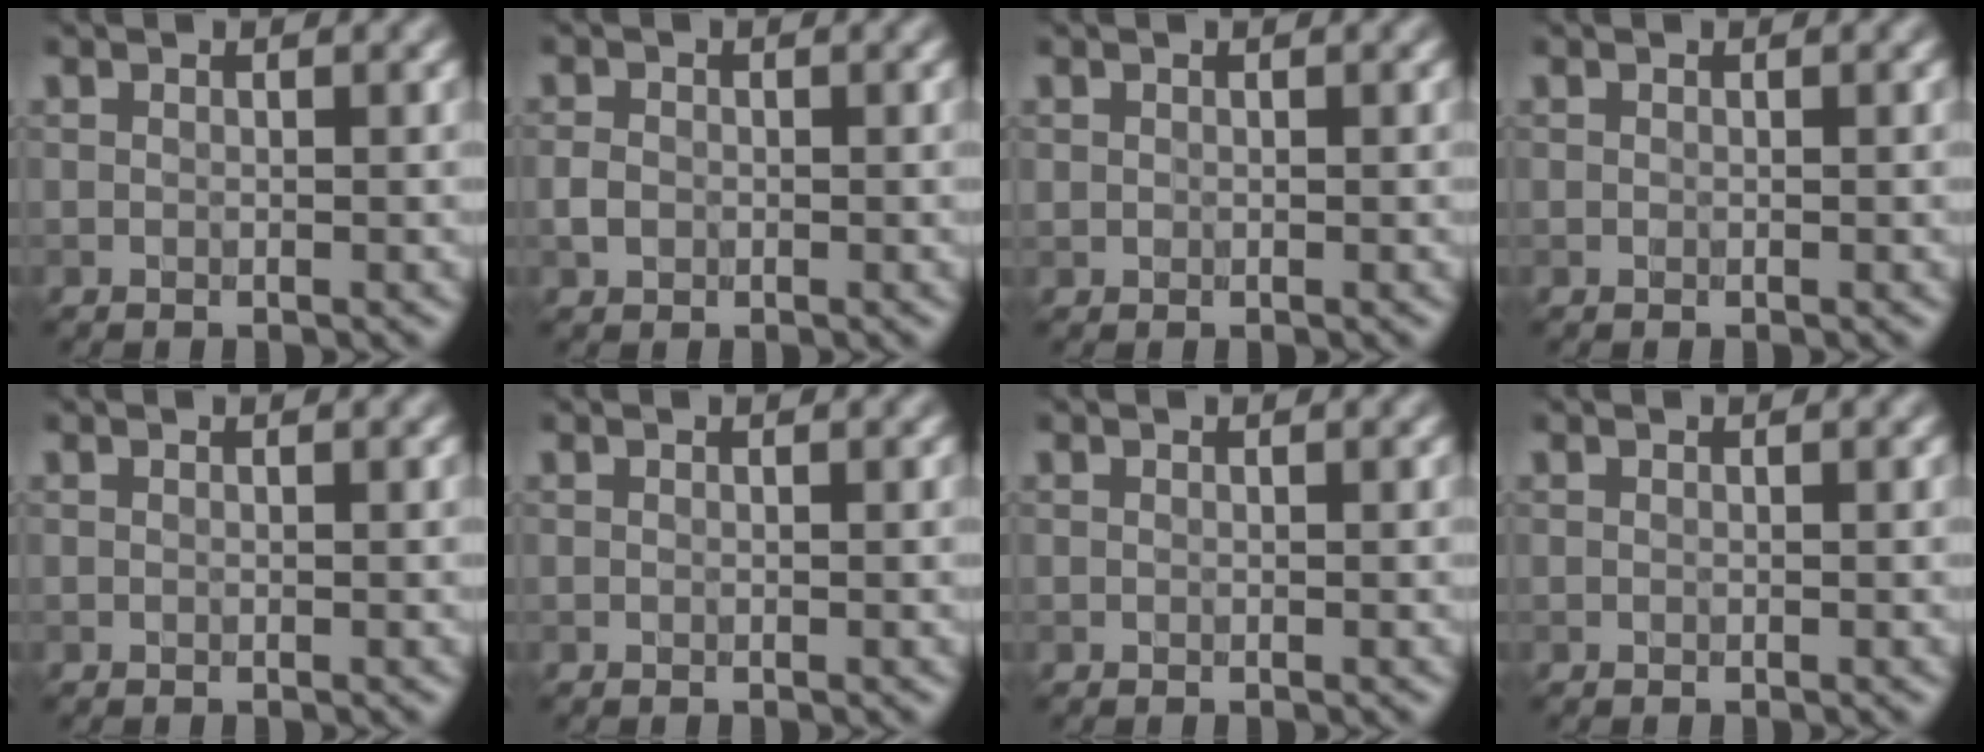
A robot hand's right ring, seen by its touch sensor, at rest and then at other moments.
{"total": 1.4, "force": [-0.3, 1.2, 0.7], "torque": [-0.014, -0.001, -0.011]}
{"total": 0.5, "force": [0.2, 0.4, 0.1], "torque": [0.000, -0.002, 0.006]}
{"total": 0.0}
{"total": 0.0}
{"total": 0.0}
{"total": 0.0}
{"total": 0.0}